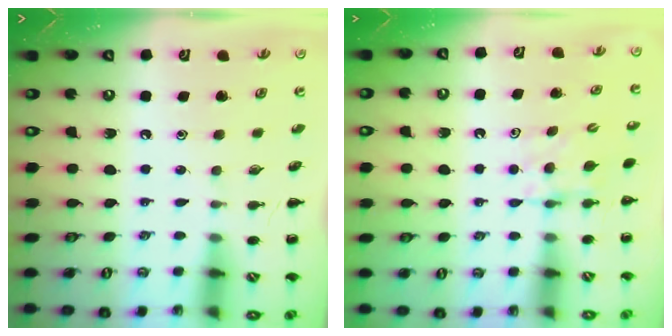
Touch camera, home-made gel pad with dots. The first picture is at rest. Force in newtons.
{"total": 4.7, "press": 4.7, "slide": 0.7}